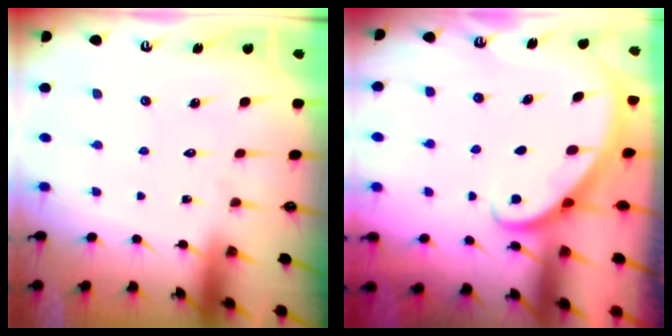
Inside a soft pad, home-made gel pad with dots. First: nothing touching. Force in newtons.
{"total": 2.9, "press": 2.9, "slide": 0.2}